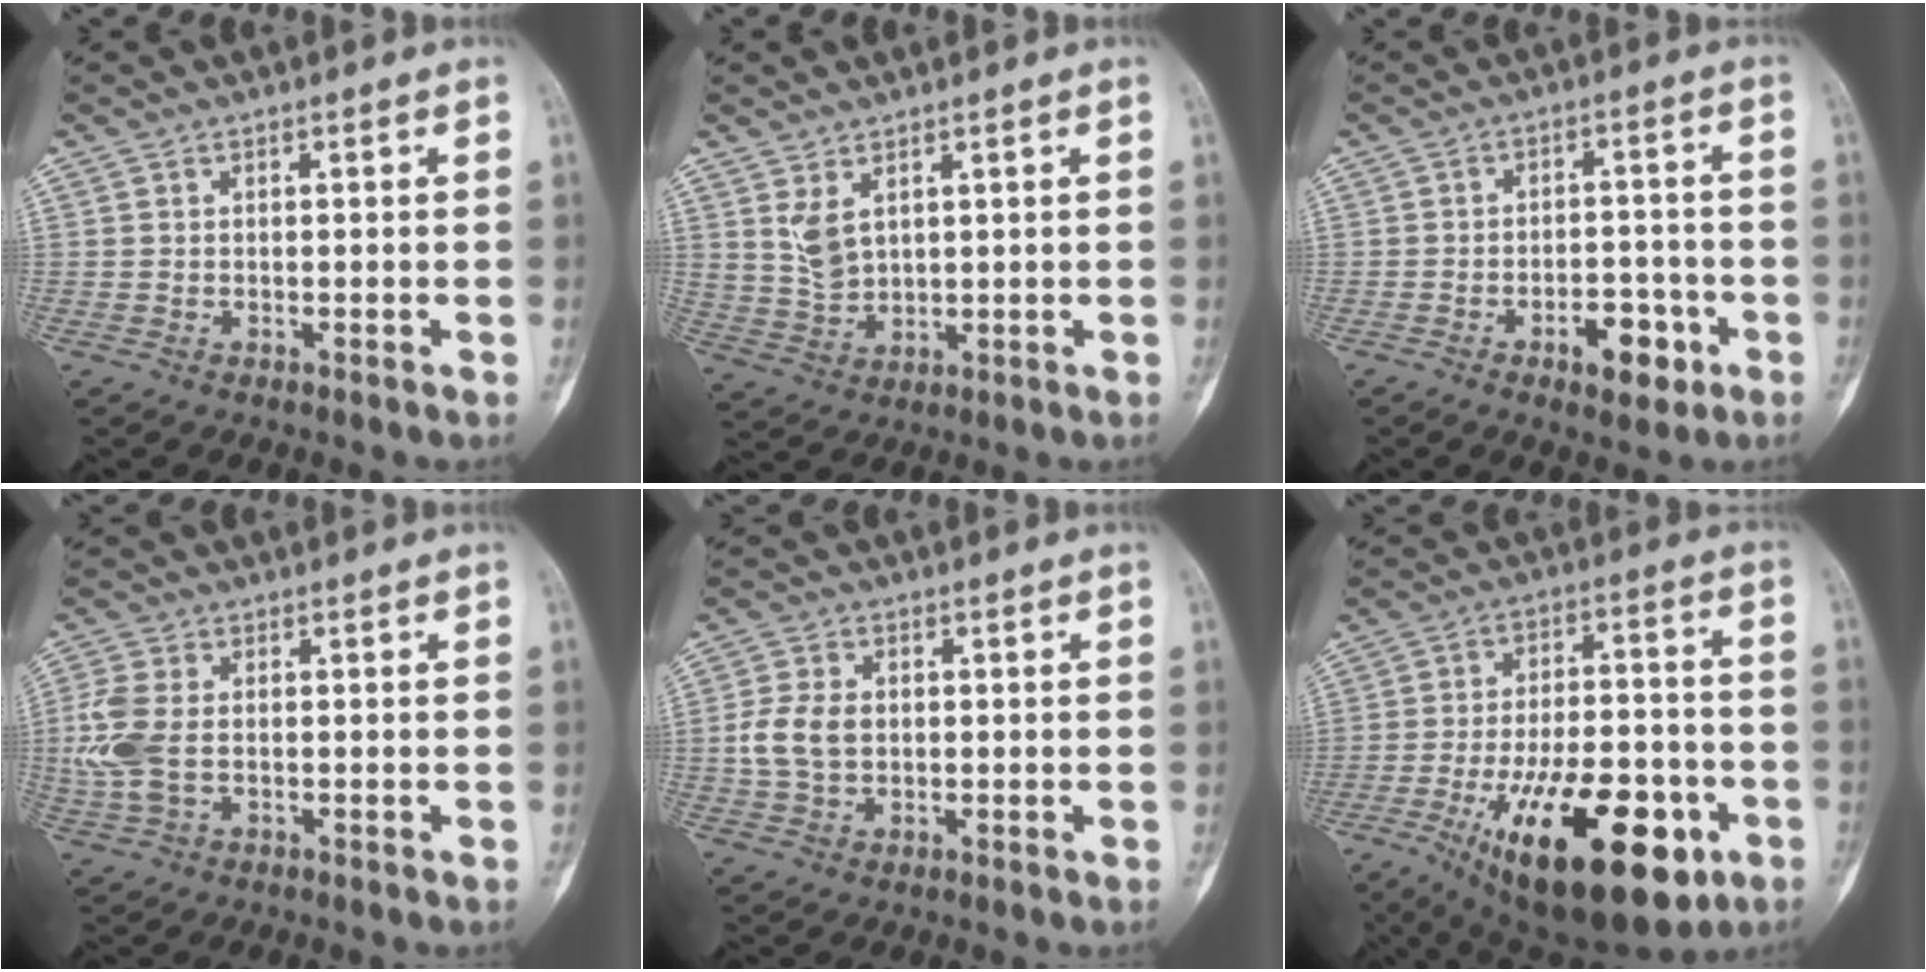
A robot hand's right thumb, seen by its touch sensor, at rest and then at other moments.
{"total": 4.8, "force": [2.1, 2.7, 3.4], "torque": [-0.062, -0.014, 0.053]}
{"total": 7.6, "force": [-3.7, 3.9, 5.4], "torque": [-0.057, 0.029, -0.050]}
{"total": 7.8, "force": [-0.5, 4.7, 6.2], "torque": [-0.165, 0.005, -0.012]}
{"total": 6.6, "force": [0.1, 4.6, 4.7], "torque": [-0.097, 0.007, 0.002]}
{"total": 27.1, "force": [-11.6, 11.6, 21.6], "torque": [-0.328, 0.033, -0.170]}